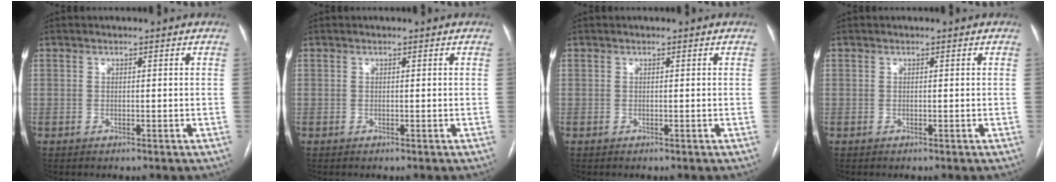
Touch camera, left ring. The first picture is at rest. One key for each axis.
{"total": 0.0}
{"total": 0.0}
{"total": 0.0}